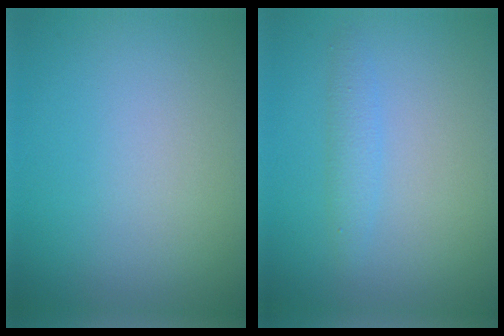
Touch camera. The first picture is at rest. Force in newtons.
{"total": 1.5, "press": 1.4, "slide": 0.1}